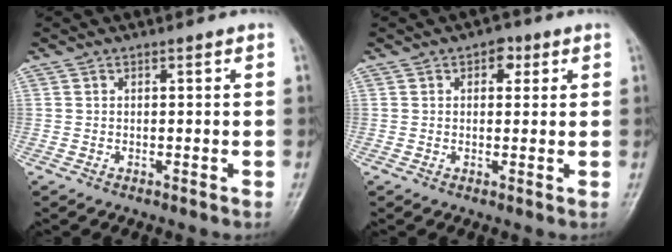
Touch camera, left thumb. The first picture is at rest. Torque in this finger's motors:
{"motor_torque": [-0.43, 0.13, -0.19, 0.32, -0.02]}